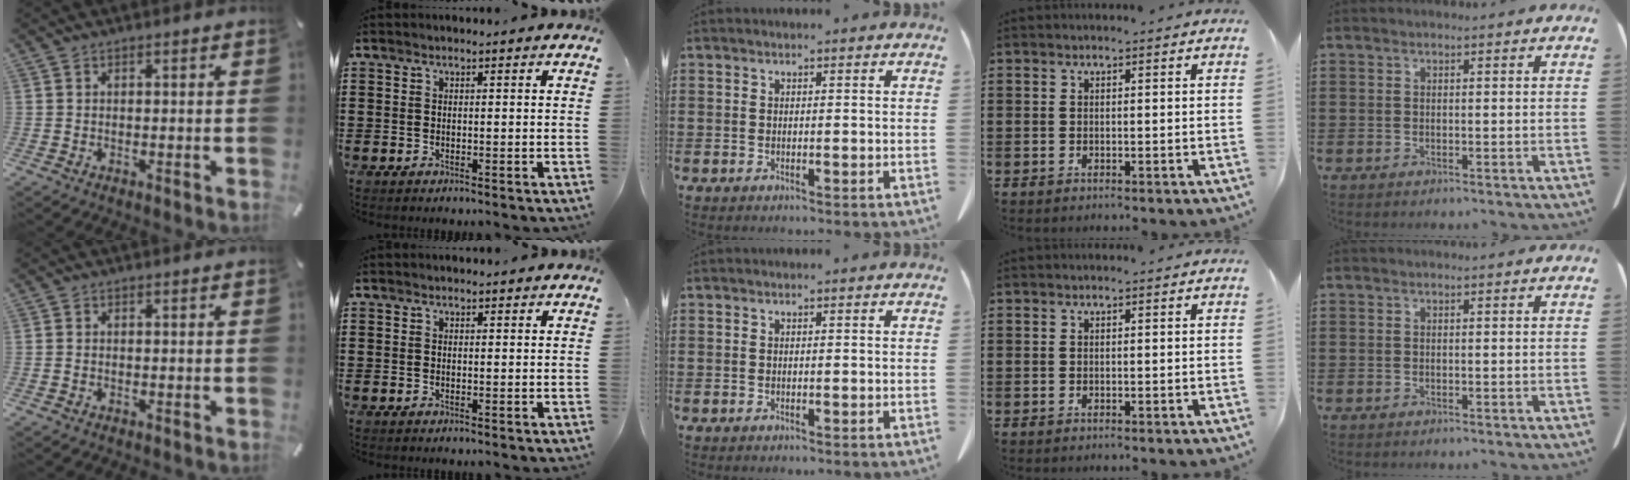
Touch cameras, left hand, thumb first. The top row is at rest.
{"thumb": {"total": 0.6, "force": [-0.3, 0.4, 0.3], "torque": [-0.005, 0.002, -0.006]}, "index": {"total": 0.6, "force": [0.5, 0.3, 0.1], "torque": [-0.004, 0.002, 0.009]}}